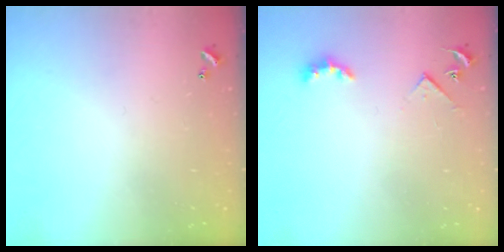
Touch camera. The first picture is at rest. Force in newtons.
{"total": 3.6, "press": 3.6, "slide": 0.6}